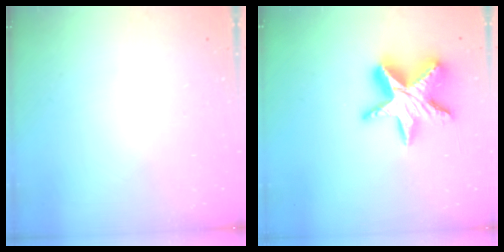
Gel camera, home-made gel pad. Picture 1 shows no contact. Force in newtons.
{"total": 16.5, "press": 16.5, "slide": 1.2}